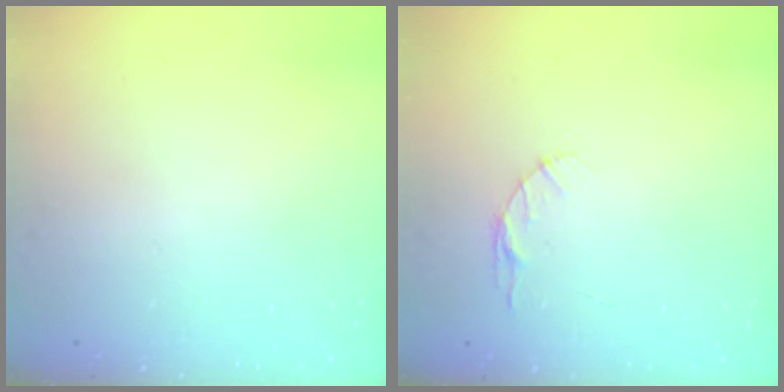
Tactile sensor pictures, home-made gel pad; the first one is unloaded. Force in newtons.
{"total": 3.3, "press": 3.3, "slide": 0.4}